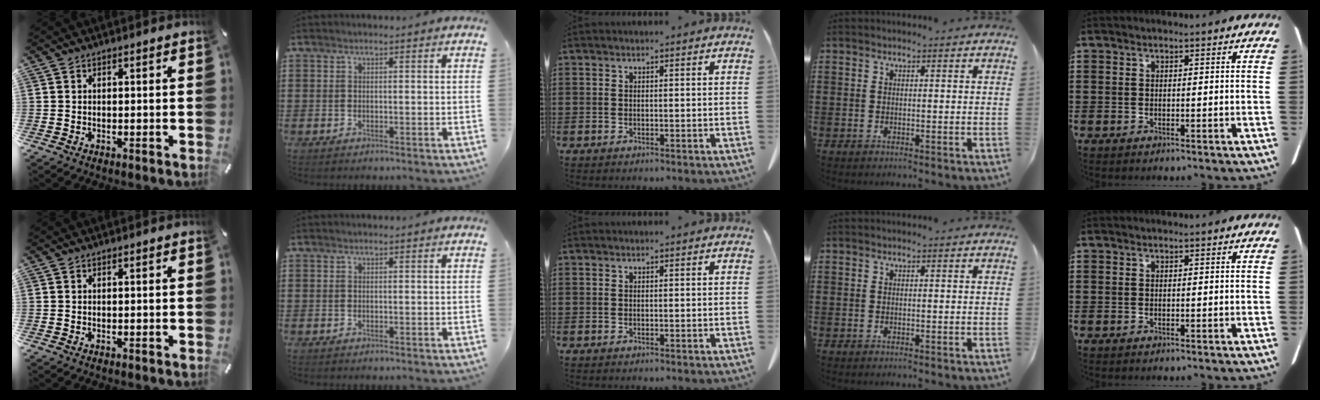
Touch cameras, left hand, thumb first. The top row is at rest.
{}